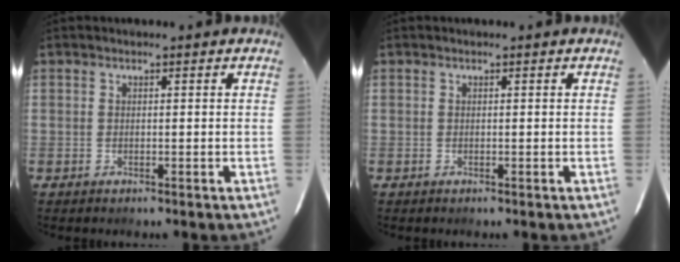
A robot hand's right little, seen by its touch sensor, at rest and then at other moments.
{"total": 0.0}